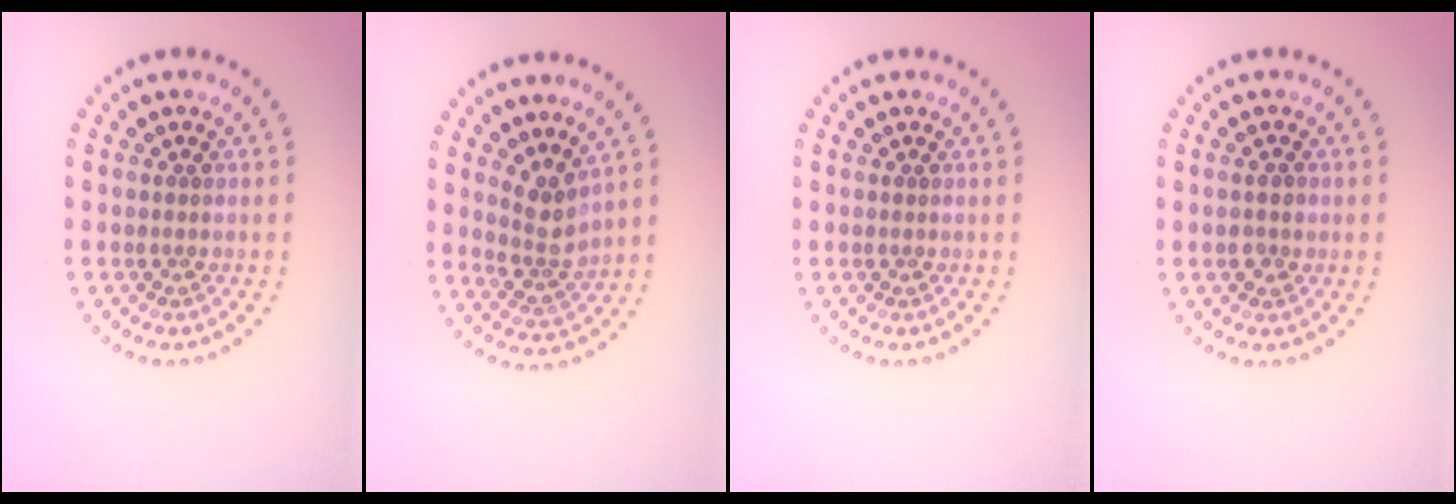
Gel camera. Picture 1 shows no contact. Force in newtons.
{"total": 2.8, "press": 2.1, "slide": 1.8}
{"total": 0.0}
{"total": 1.3, "press": 1.3, "slide": 0.2}